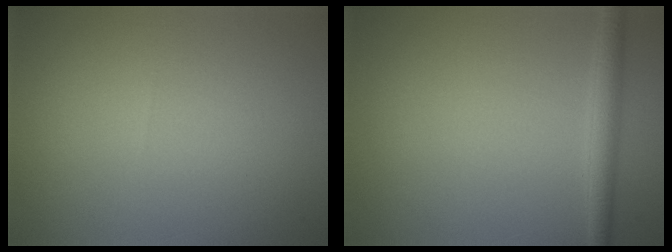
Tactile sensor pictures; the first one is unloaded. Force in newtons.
{"total": 2.2, "press": 2.2, "slide": 0.1}